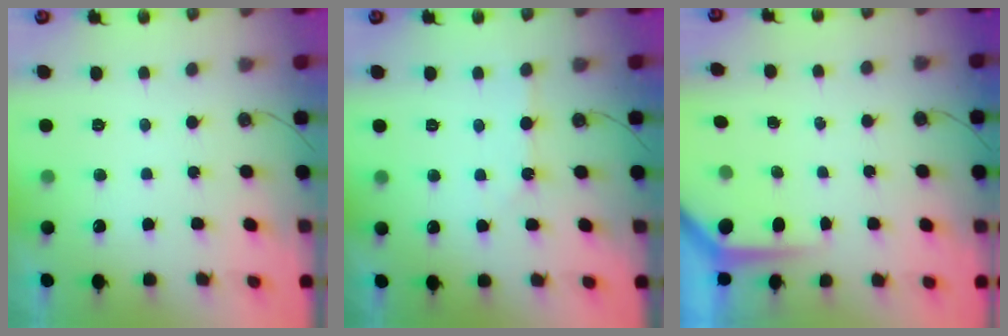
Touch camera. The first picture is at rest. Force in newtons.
{"total": 1.8, "press": 1.7, "slide": 0.4}
{"total": 3.7, "press": 3.7, "slide": 0.2}